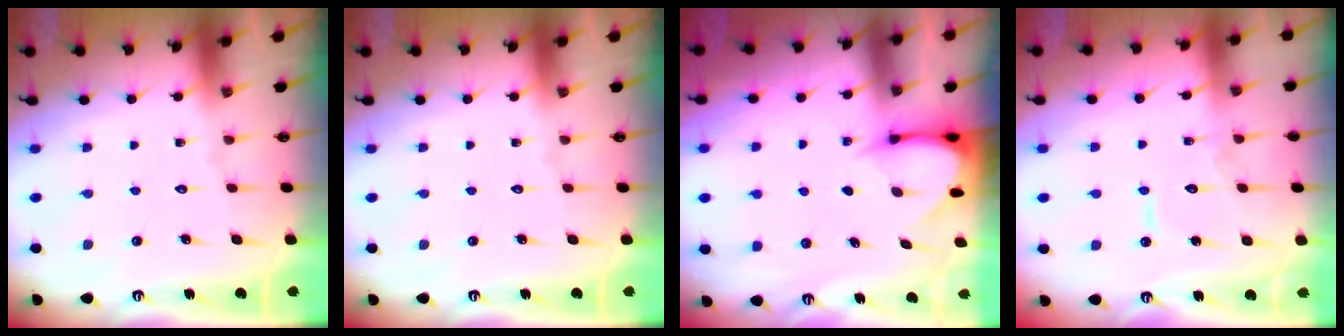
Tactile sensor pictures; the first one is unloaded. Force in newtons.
{"total": 0.0}
{"total": 3.8, "press": 3.8, "slide": 0.2}
{"total": 7.6, "press": 7.6, "slide": 0.6}